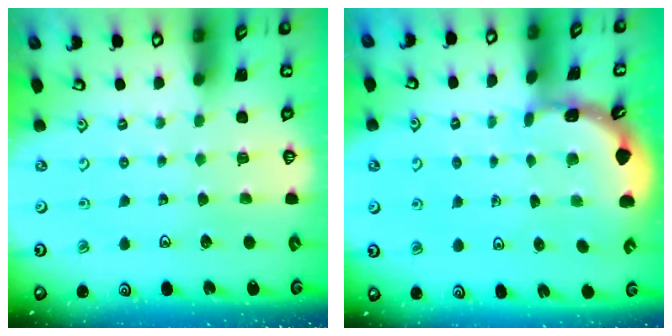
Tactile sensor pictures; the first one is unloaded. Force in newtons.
{"total": 1.7, "press": 1.7, "slide": 0.1}